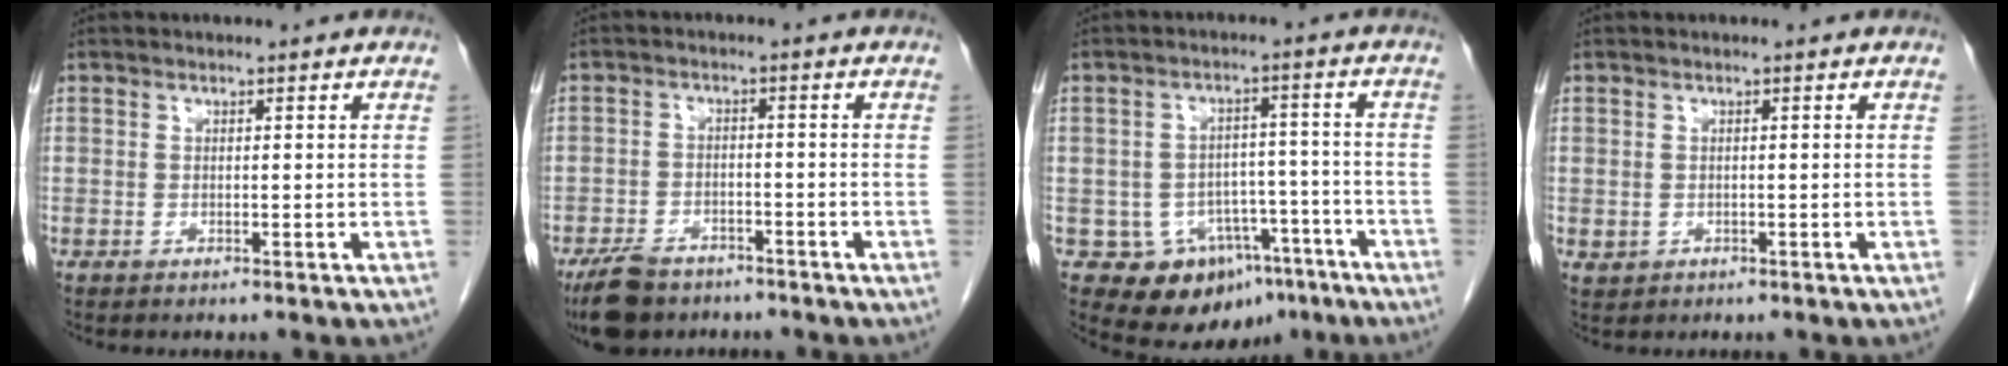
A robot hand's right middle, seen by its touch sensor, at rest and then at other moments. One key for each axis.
{"total": 7.1, "fx": -5.6, "fy": 3.4, "fz": 3.0, "tx": -0.064, "ty": -0.007, "tz": -0.096}
{"total": 10.4, "fx": -5.6, "fy": 7.6, "fz": 4.3, "tx": -0.045, "ty": 0.024, "tz": -0.068}
{"total": 1.2, "fx": -0.2, "fy": 1.1, "fz": 0.4, "tx": -0.013, "ty": 0.001, "tz": 0.005}